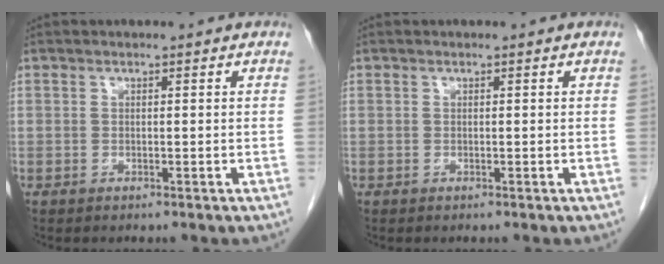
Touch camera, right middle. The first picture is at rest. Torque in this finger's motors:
{"motor_torque": [0.00, 0.00, 0.00, 0.00]}